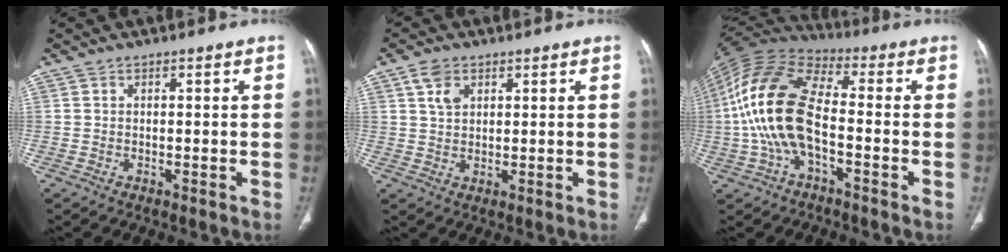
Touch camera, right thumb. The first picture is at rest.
{"total": 4.2, "force": [2.0, 2.7, 2.5], "torque": [-0.036, -0.005, 0.042]}
{"total": 17.1, "force": [-2.4, 8.5, 14.7], "torque": [-0.307, 0.034, -0.053]}